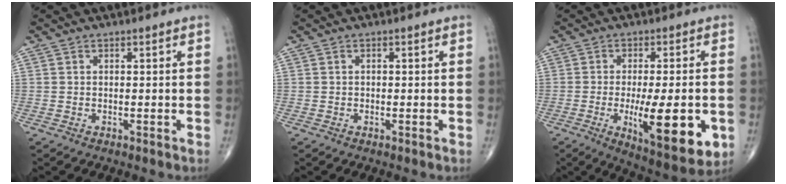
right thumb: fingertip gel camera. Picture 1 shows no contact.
{"total": 0.0}
{"total": 16.4, "force": [-4.0, 5.2, 15.0], "torque": [-0.216, -0.018, -0.048]}